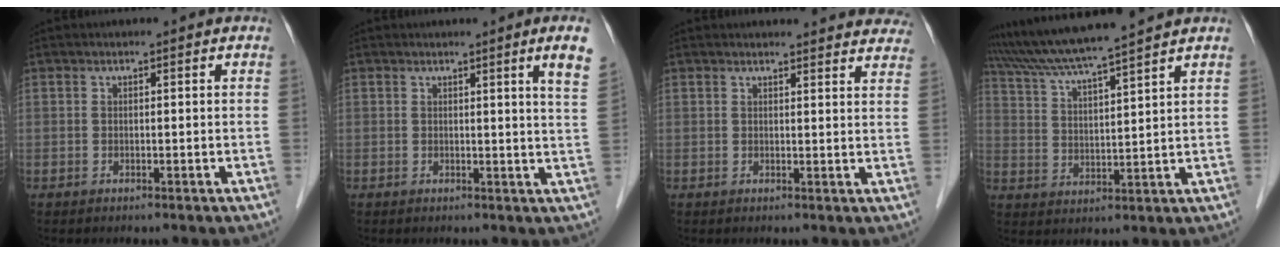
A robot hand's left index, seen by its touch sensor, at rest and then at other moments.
{"total": 4.4, "force": [2.6, -1.0, 3.3], "torque": [-0.041, -0.017, 0.024]}
{"total": 15.9, "force": [15.3, 2.9, 3.1], "torque": [-0.007, -0.027, 0.151]}
{"total": 11.5, "force": [10.2, -1.8, 5.0], "torque": [-0.091, 0.016, 0.178]}